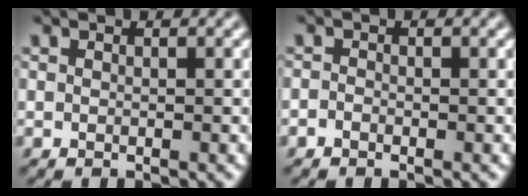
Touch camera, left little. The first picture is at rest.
{"total": 0.7, "force": [-0.5, 0.5, 0.3], "torque": [-0.006, -0.002, -0.014]}